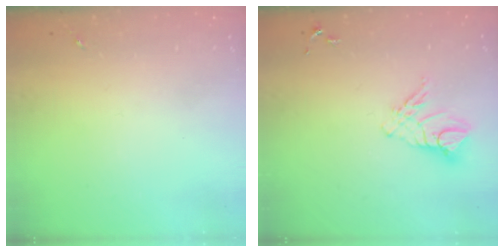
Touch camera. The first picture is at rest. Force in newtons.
{"total": 10.4, "press": 10.3, "slide": 0.7}